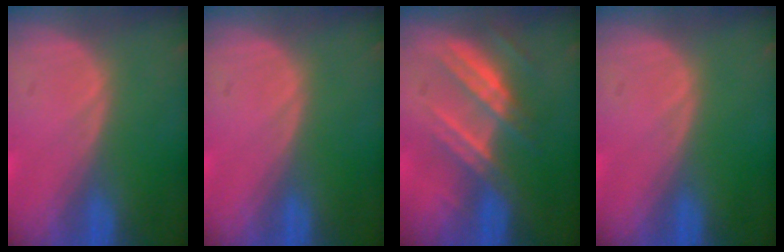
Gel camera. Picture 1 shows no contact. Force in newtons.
{"total": 0.0}
{"total": 7.5, "press": 6.7, "slide": 3.3}
{"total": 0.0}